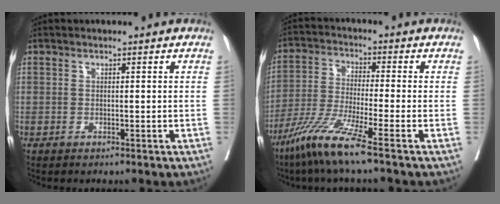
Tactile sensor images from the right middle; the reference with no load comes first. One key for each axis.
{"total": 9.0, "fx": -6.0, "fy": -0.9, "fz": 6.6, "tx": -0.137, "ty": -0.035, "tz": -0.126}